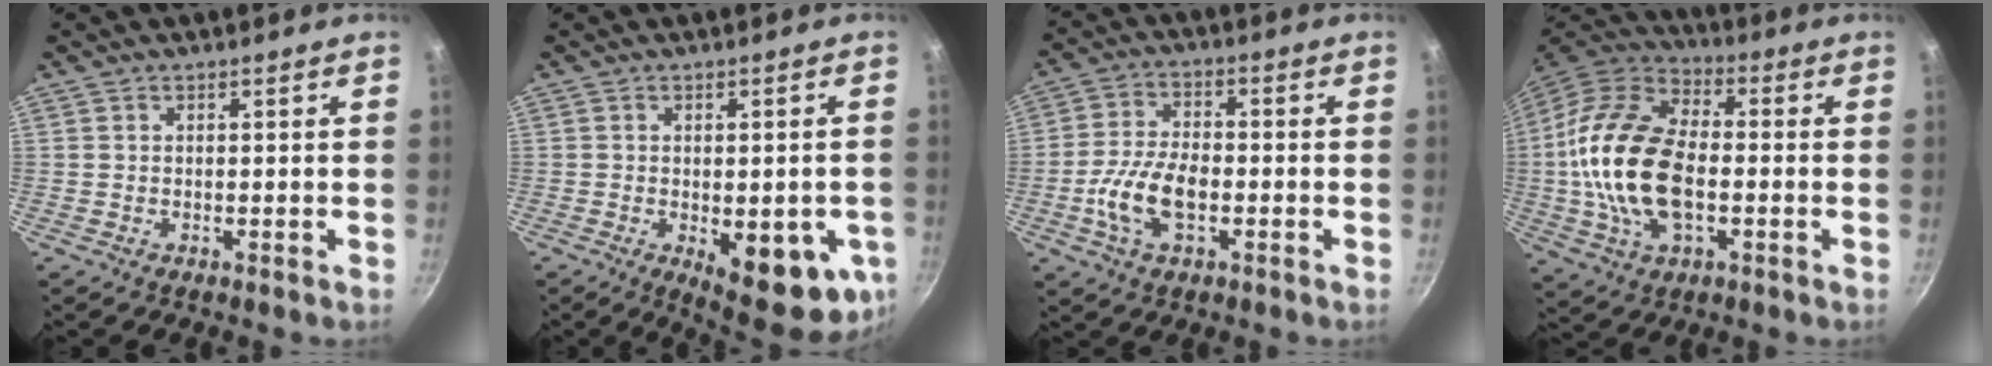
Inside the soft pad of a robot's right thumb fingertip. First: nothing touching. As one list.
[{"total": 15.6, "force": [-4.4, 6.1, 13.7], "torque": [-0.138, -0.014, -0.046]}, {"total": 10.0, "force": [-2.7, 5.3, 8.0], "torque": [-0.154, 0.022, -0.058]}, {"total": 21.2, "force": [-1.6, 12.1, 17.3], "torque": [-0.328, 0.030, -0.040]}]